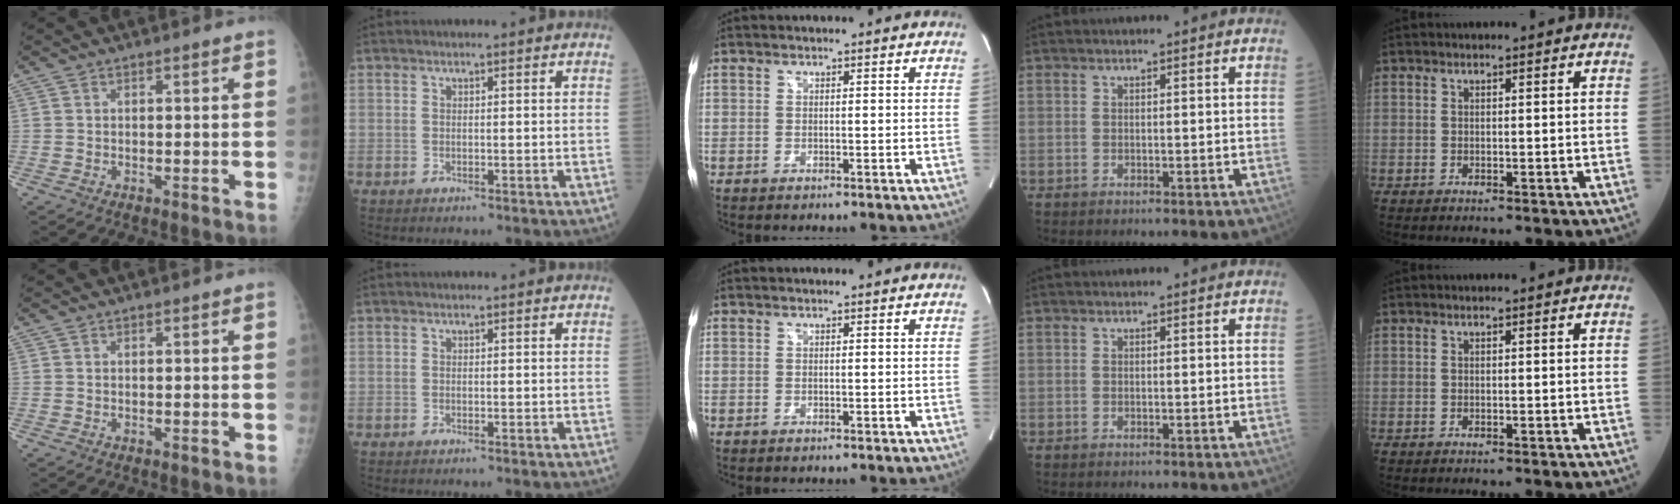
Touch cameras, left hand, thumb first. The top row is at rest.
{}